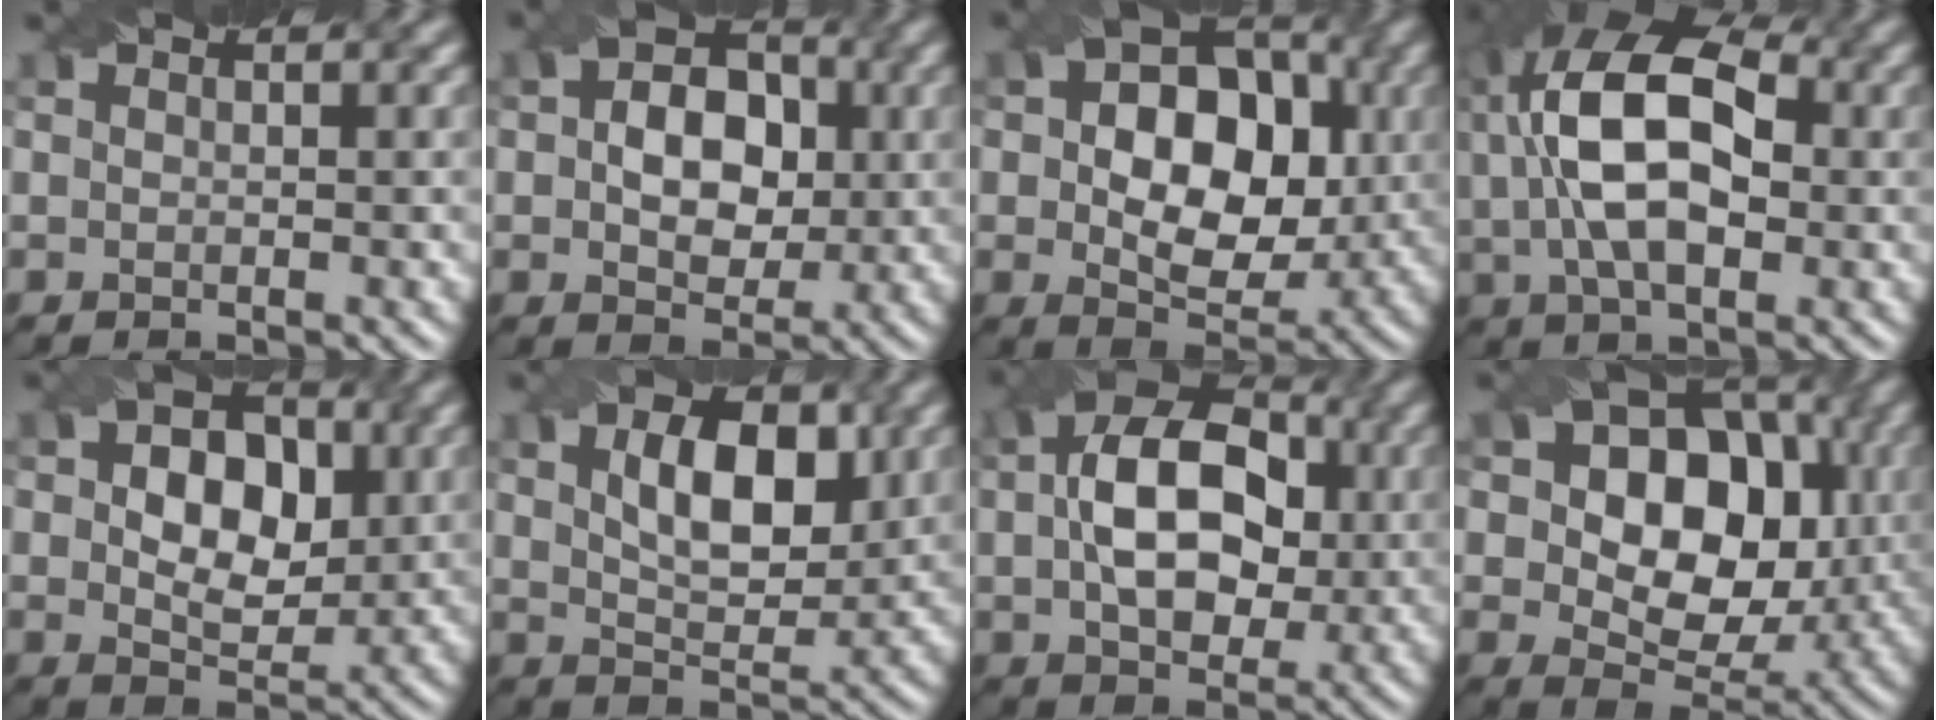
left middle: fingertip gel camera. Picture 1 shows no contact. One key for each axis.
{"total": 6.3, "fx": 0.3, "fy": 4.4, "fz": 4.5, "tx": -0.071, "ty": 0.005, "tz": -0.002}
{"total": 10.8, "fx": 0.7, "fy": 7.4, "fz": 7.8, "tx": -0.111, "ty": 0.002, "tz": 0.008}
{"total": 12.0, "fx": 1.9, "fy": 6.5, "fz": 9.8, "tx": -0.187, "ty": 0.027, "tz": 0.022}
{"total": 7.6, "fx": 0.9, "fy": 5.2, "fz": 5.5, "tx": -0.079, "ty": 0.006, "tz": 0.011}
{"total": 5.9, "fx": 2.0, "fy": 3.0, "fz": 4.6, "tx": -0.080, "ty": -0.002, "tz": 0.033}
{"total": 10.7, "fx": 1.0, "fy": 6.9, "fz": 8.1, "tx": -0.141, "ty": 0.011, "tz": 0.013}
{"total": 11.2, "fx": 2.3, "fy": 7.8, "fz": 7.7, "tx": -0.118, "ty": 0.003, "tz": 0.028}